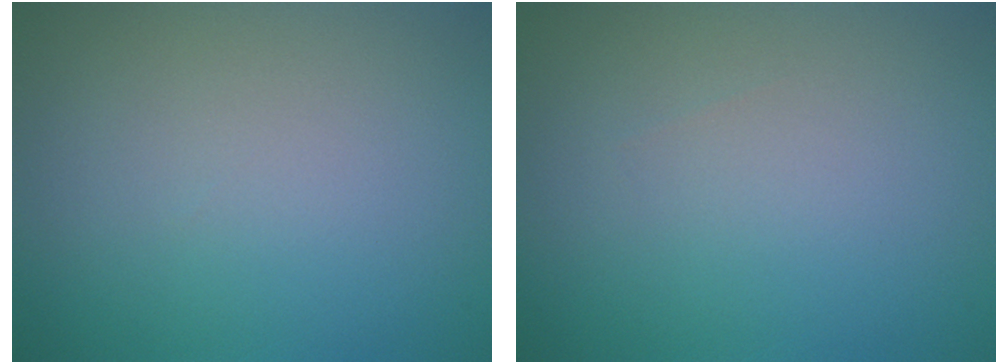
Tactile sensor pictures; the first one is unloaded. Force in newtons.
{"total": 0.0}